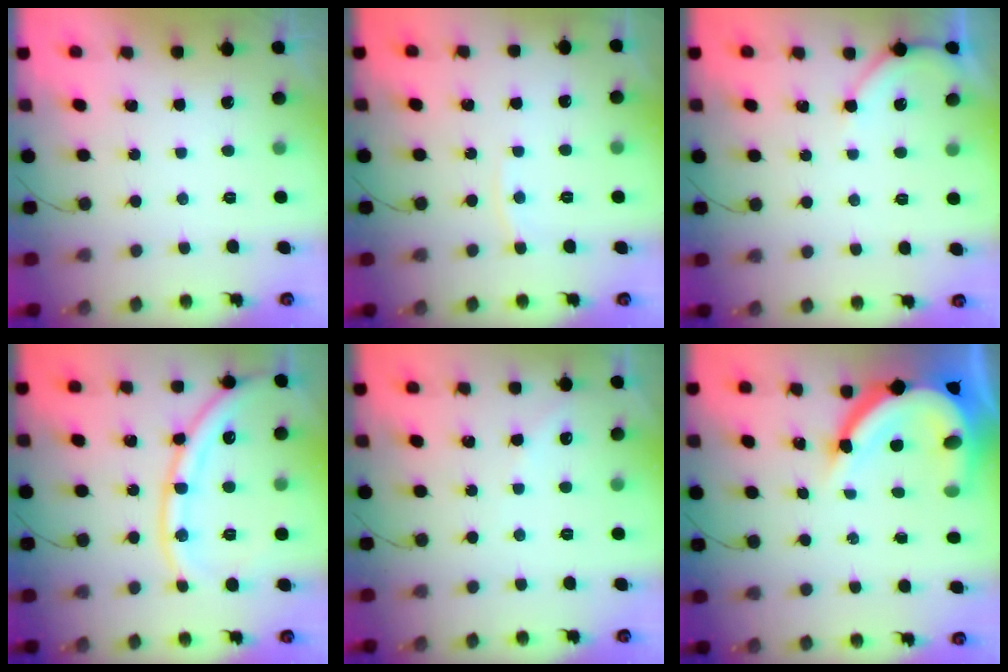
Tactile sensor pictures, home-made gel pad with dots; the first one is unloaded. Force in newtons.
{"total": 3.2, "press": 3.2, "slide": 0.4}
{"total": 5.4, "press": 5.4, "slide": 0.9}
{"total": 15.9, "press": 15.8, "slide": 2.0}
{"total": 2.2, "press": 2.2, "slide": 0.4}
{"total": 18.2, "press": 18.1, "slide": 2.0}